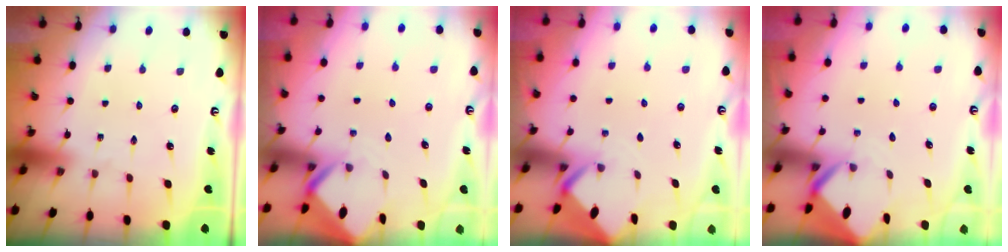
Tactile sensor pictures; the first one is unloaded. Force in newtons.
{"total": 2.6, "press": 2.5, "slide": 0.3}
{"total": 2.3, "press": 2.3, "slide": 0.2}
{"total": 3.1, "press": 3.1, "slide": 0.2}